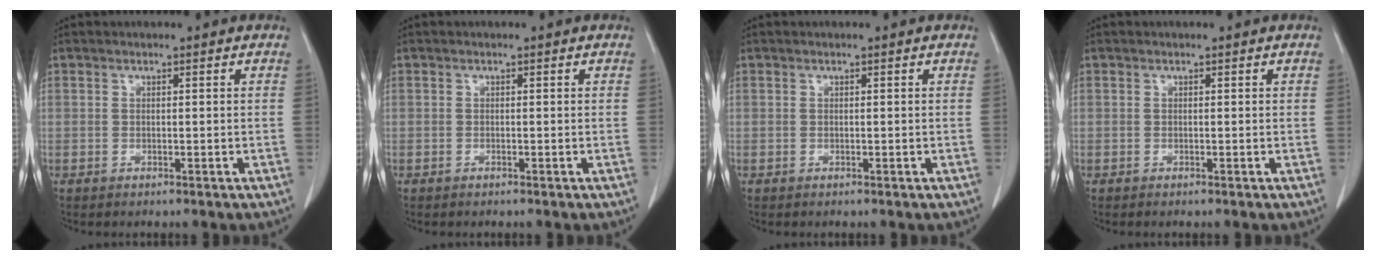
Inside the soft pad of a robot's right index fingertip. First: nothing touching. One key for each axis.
{"total": 0.0}
{"total": 0.0}
{"total": 0.0}